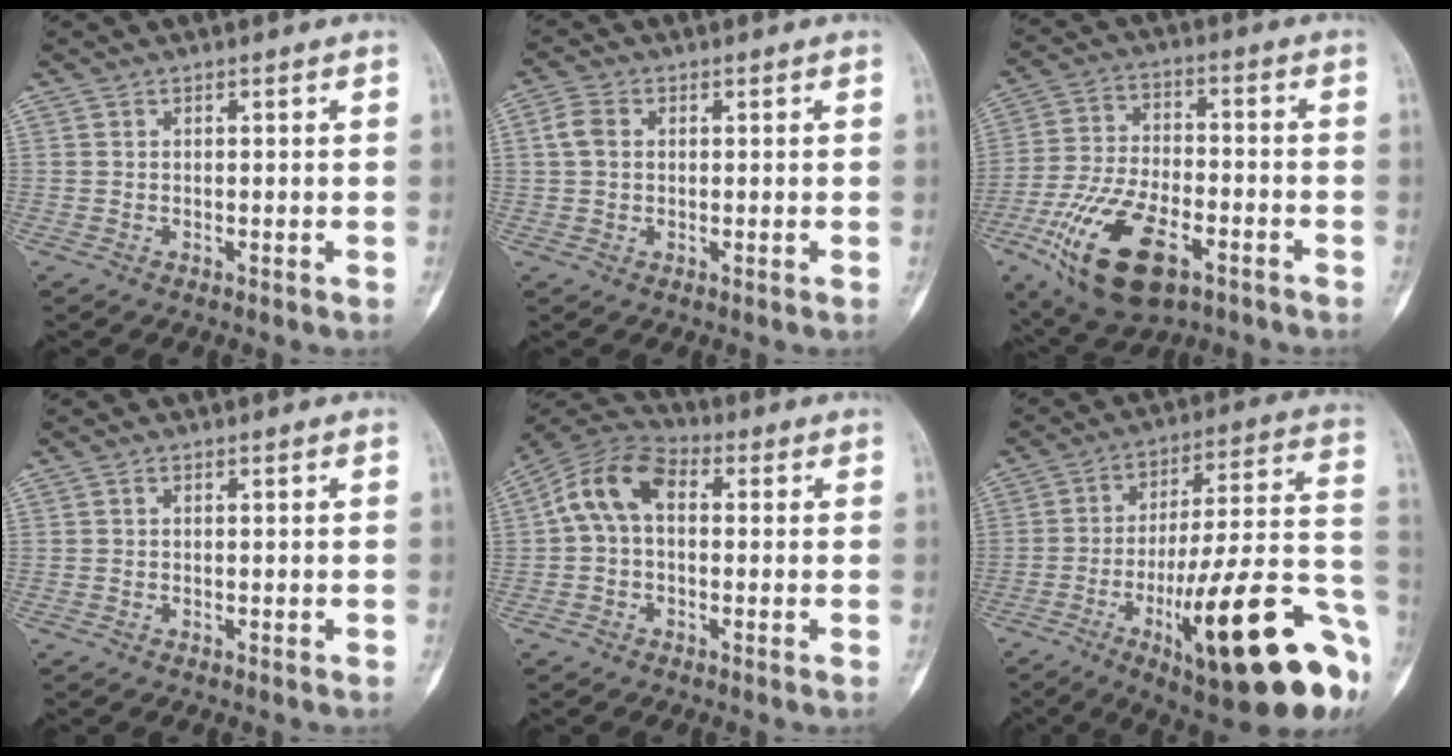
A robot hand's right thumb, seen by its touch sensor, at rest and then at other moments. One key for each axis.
{"total": 3.8, "fx": 0.6, "fy": 2.9, "fz": 2.4, "tx": -0.047, "ty": 0.011, "tz": 0.008}
{"total": 18.4, "fx": -8.6, "fy": 8.8, "fz": 13.7, "tx": -0.254, "ty": 0.025, "tz": -0.143}
{"total": 0.0}
{"total": 9.8, "fx": 0.9, "fy": 6.4, "fz": 7.4, "tx": -0.132, "ty": 0.032, "tz": 0.003}
{"total": 28.6, "fx": -11.3, "fy": 6.8, "fz": 25.4, "tx": -0.323, "ty": 0.044, "tz": -0.161}